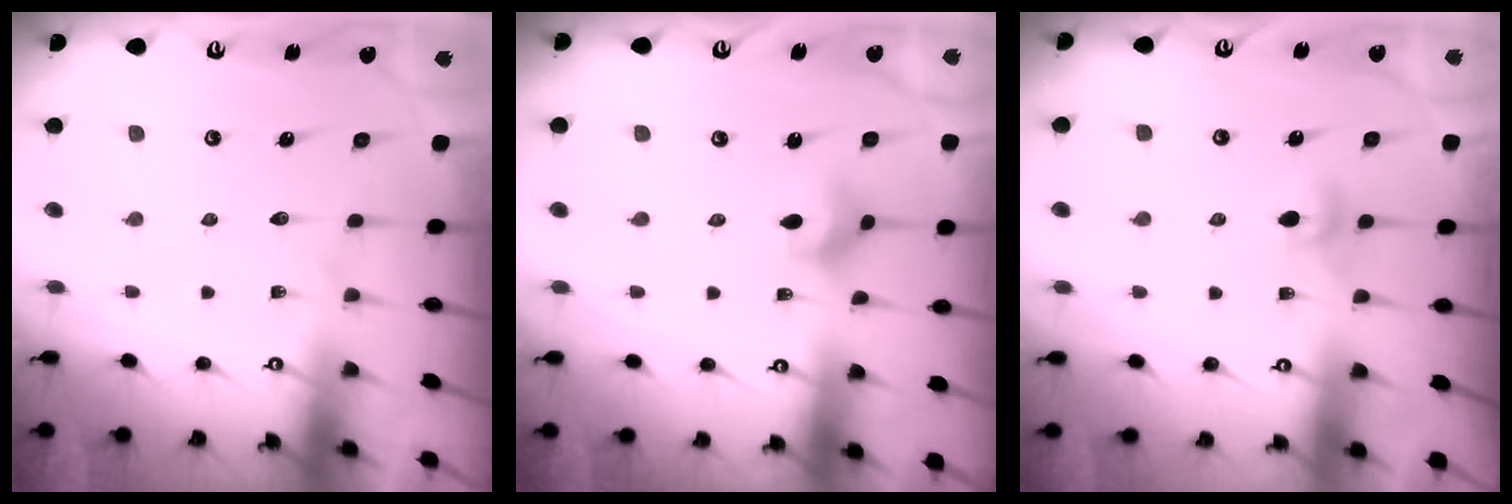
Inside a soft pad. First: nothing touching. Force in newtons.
{"total": 4.3, "press": 4.3, "slide": 0.6}
{"total": 3.8, "press": 3.8, "slide": 0.6}